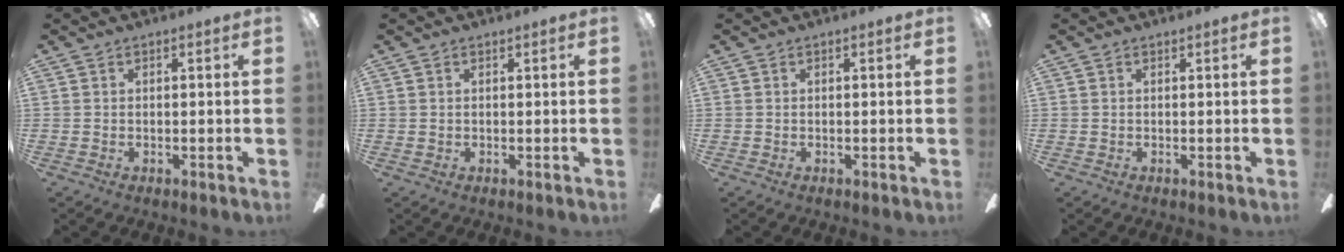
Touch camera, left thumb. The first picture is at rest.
{"total": 0.0}
{"total": 0.0}
{"total": 0.0}